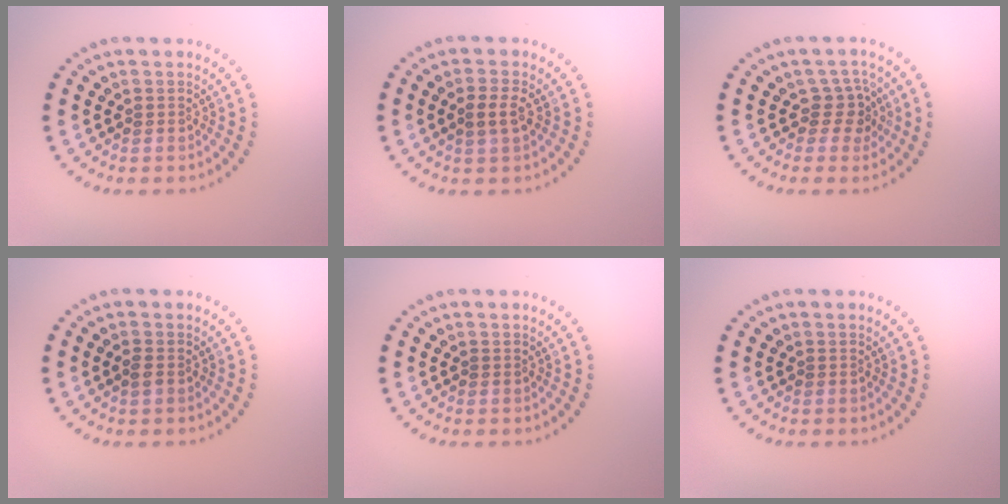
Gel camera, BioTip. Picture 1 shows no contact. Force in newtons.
{"total": 2.0, "press": 1.9, "slide": 0.4}
{"total": 2.5, "press": 1.9, "slide": 1.5}
{"total": 0.7, "press": 0.7, "slide": 0.3}
{"total": 0.0}
{"total": 0.0}